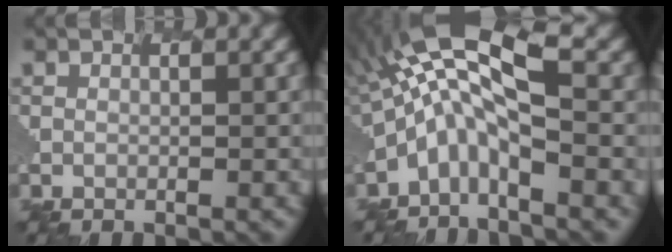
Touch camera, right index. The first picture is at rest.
{"total": 8.9, "force": [-0.5, 2.6, 8.5], "torque": [-0.197, 0.025, -0.023]}